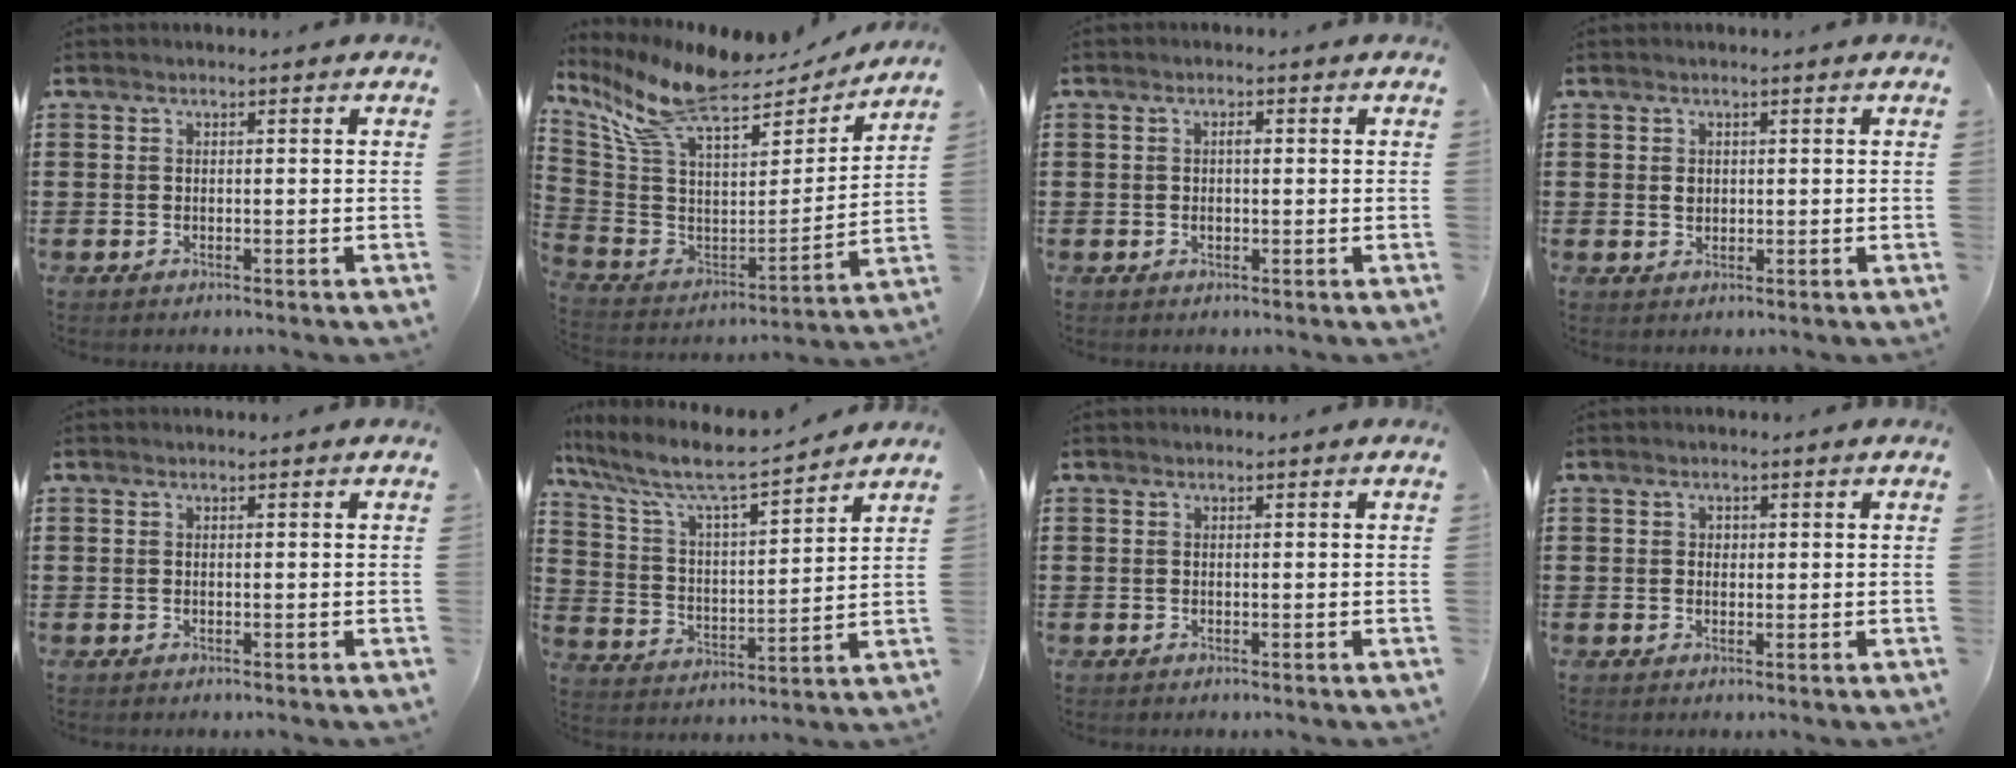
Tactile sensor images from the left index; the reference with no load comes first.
{"total": 12.9, "force": [9.7, 3.6, 7.7], "torque": [-0.190, -0.062, 0.172]}
{"total": 1.5, "force": [0.2, 0.6, 1.3], "torque": [-0.027, 0.004, 0.001]}
{"total": 1.3, "force": [0.4, 1.0, 0.7], "torque": [-0.018, 0.004, 0.007]}
{"total": 0.0}
{"total": 8.3, "force": [7.1, 1.1, 4.2], "torque": [-0.113, -0.046, 0.116]}
{"total": 0.0}
{"total": 0.9, "force": [0.3, 0.8, 0.4], "torque": [-0.009, 0.004, 0.007]}